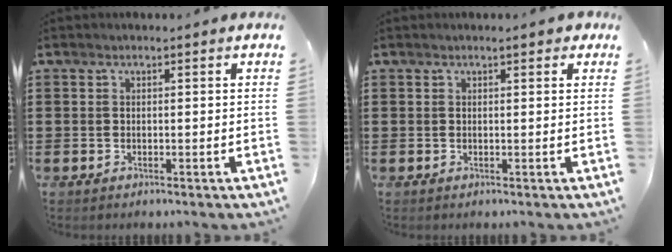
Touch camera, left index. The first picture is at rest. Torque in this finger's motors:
{"motor_torque": [0.39, -0.33, 0.00, 0.01]}